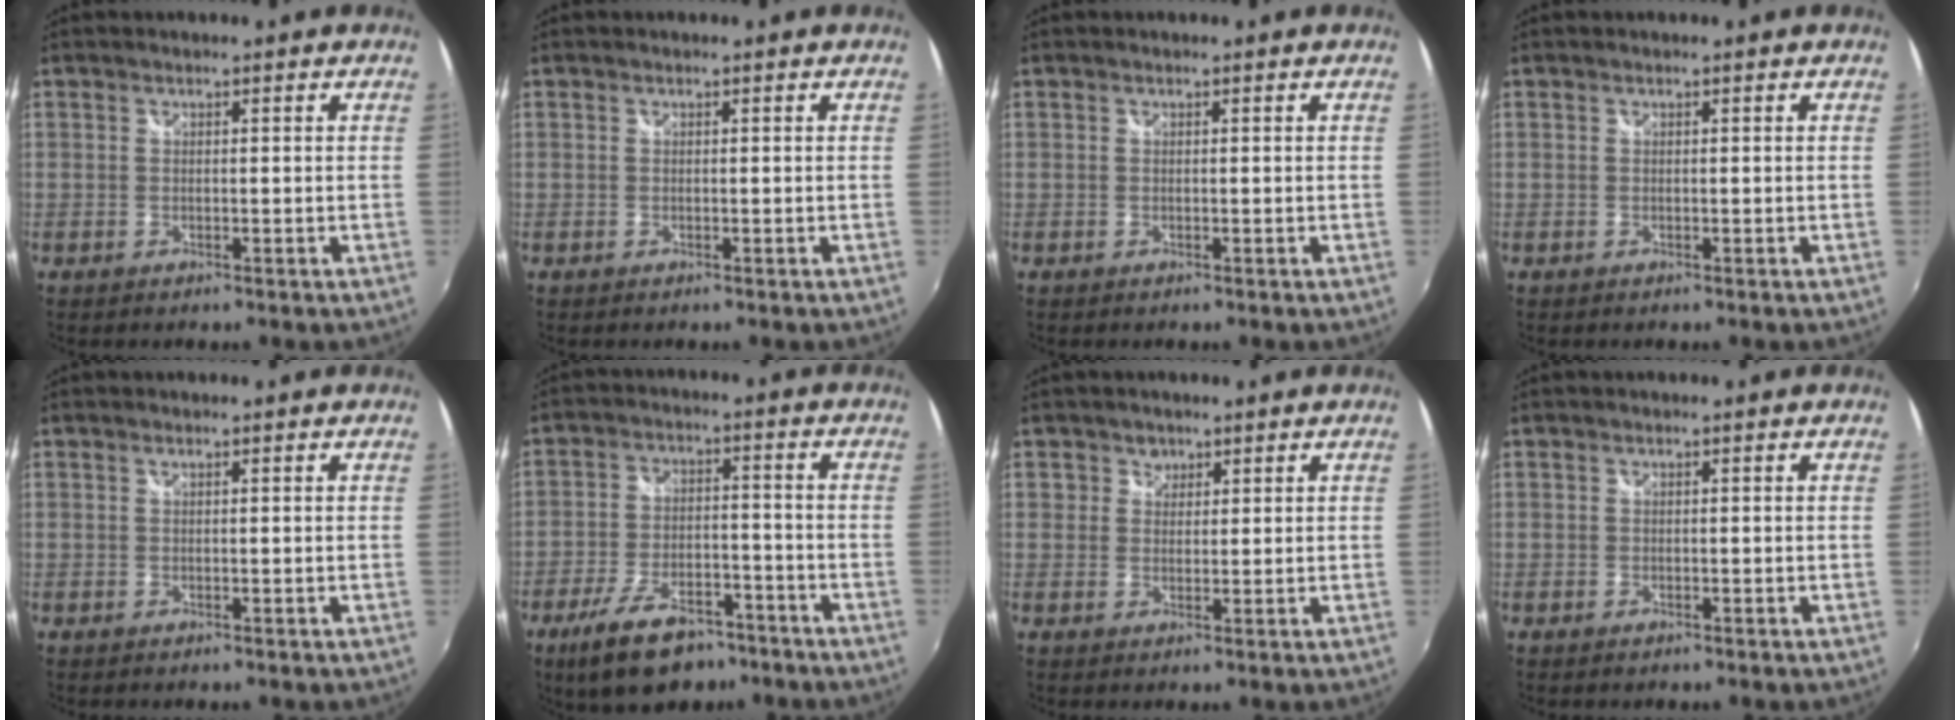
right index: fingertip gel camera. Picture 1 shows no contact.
{"total": 0.0}
{"total": 0.0}
{"total": 0.0}
{"total": 0.0}
{"total": 13.8, "force": [-9.5, 6.2, 7.9], "torque": [-0.169, -0.007, -0.154]}
{"total": 2.2, "force": [0.9, 2.0, 0.1], "torque": [0.006, 0.009, 0.013]}
{"total": 0.5, "force": [-0.4, 0.3, 0.1], "torque": [-0.004, -0.003, -0.010]}